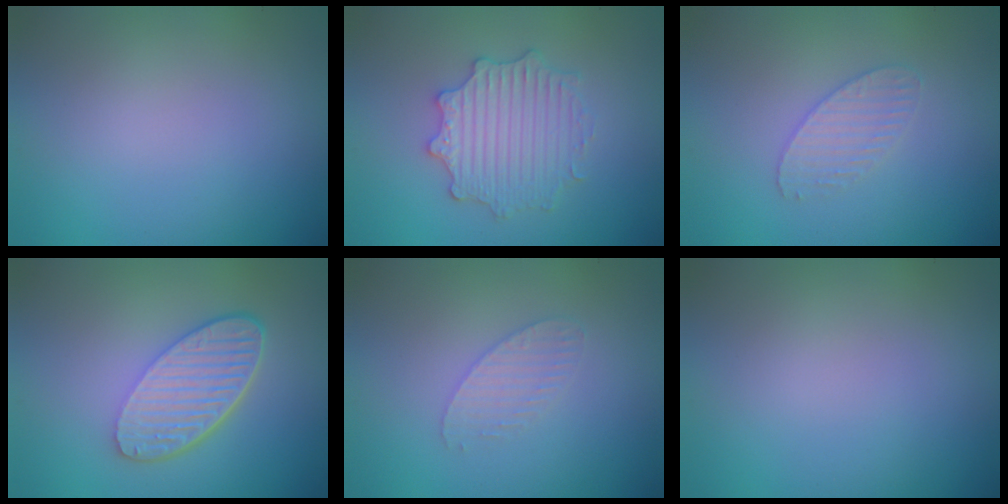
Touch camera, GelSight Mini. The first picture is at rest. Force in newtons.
{"total": 3.6, "press": 3.5, "slide": 0.8}
{"total": 2.0, "press": 2.0, "slide": 0.1}
{"total": 5.9, "press": 4.2, "slide": 4.1}
{"total": 1.6, "press": 1.6, "slide": 0.1}
{"total": 0.0}